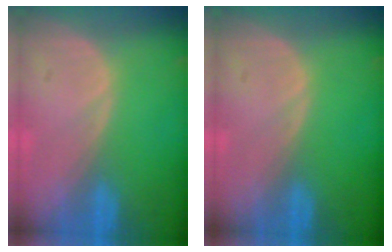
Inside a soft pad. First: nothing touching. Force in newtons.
{"total": 0.0}